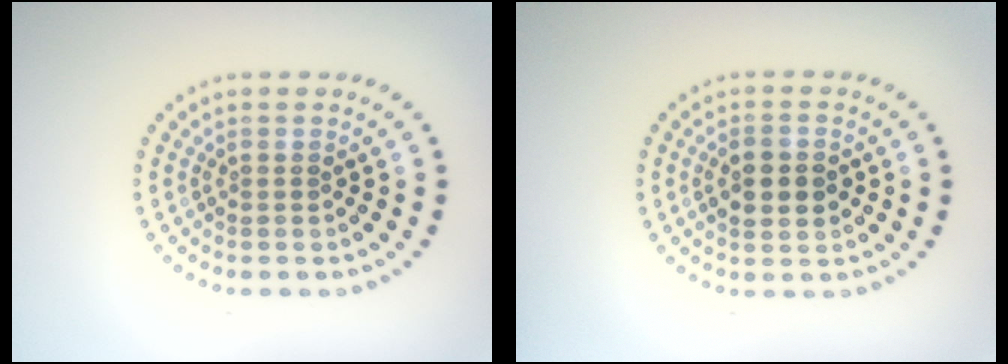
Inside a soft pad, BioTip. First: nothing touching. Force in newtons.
{"total": 3.3, "press": 3.3, "slide": 0.1}